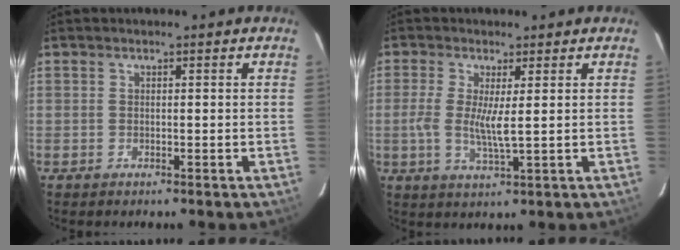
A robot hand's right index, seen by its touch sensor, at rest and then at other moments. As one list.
[{"total": 5.5, "force": [0.2, 0.7, 5.5], "torque": [-0.116, -0.009, -0.002]}]